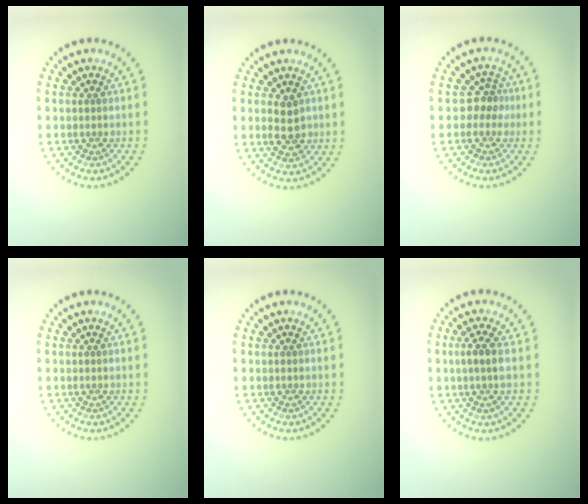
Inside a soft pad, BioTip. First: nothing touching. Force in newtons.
{"total": 2.4, "press": 2.4, "slide": 0.2}
{"total": 2.0, "press": 1.6, "slide": 1.3}
{"total": 0.0}
{"total": 0.0}
{"total": 2.0, "press": 1.9, "slide": 0.8}